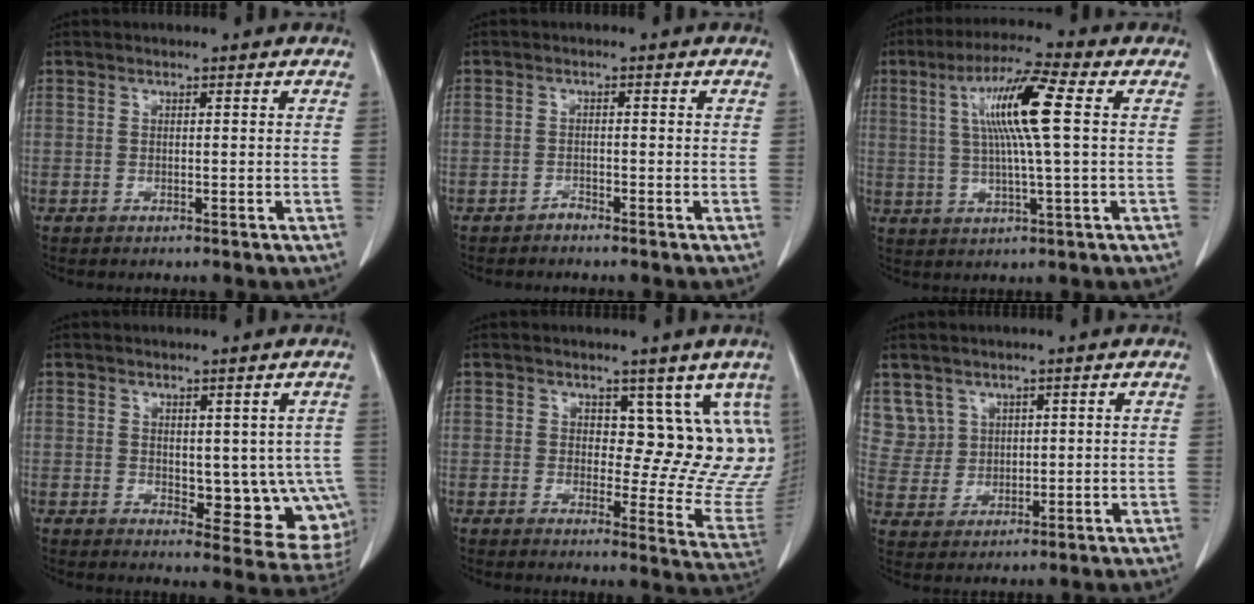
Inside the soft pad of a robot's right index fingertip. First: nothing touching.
{"total": 0.9, "force": [-0.9, 0.2, 0.0], "torque": [0.005, 0.001, -0.018]}
{"total": 11.0, "force": [2.3, -0.1, 10.8], "torque": [-0.201, 0.010, 0.039]}
{"total": 10.7, "force": [-0.3, 5.4, 9.2], "torque": [-0.092, -0.009, 0.012]}
{"total": 11.8, "force": [6.4, 5.6, 8.2], "torque": [-0.080, -0.022, 0.072]}
{"total": 5.5, "force": [3.2, 4.4, -0.3], "torque": [0.014, 0.007, 0.074]}